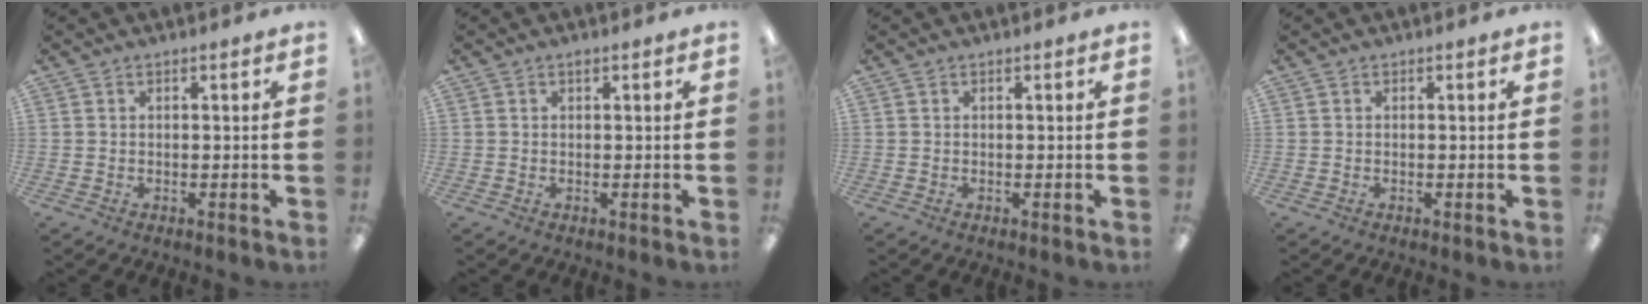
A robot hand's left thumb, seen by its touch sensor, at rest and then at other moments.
{"total": 0.6, "force": [0.5, 0.2, 0.4], "torque": [-0.009, 0.003, 0.008]}
{"total": 0.0}
{"total": 0.0}